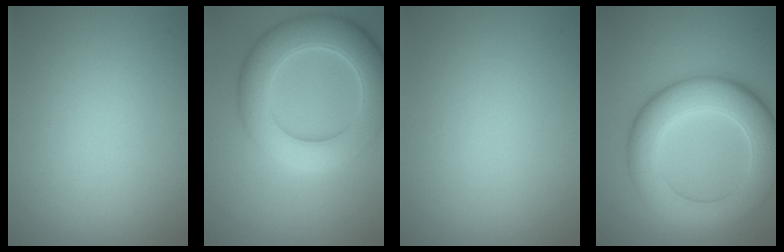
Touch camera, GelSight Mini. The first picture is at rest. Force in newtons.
{"total": 8.6, "press": 8.6, "slide": 0.3}
{"total": 0.0}
{"total": 8.8, "press": 8.8, "slide": 0.1}